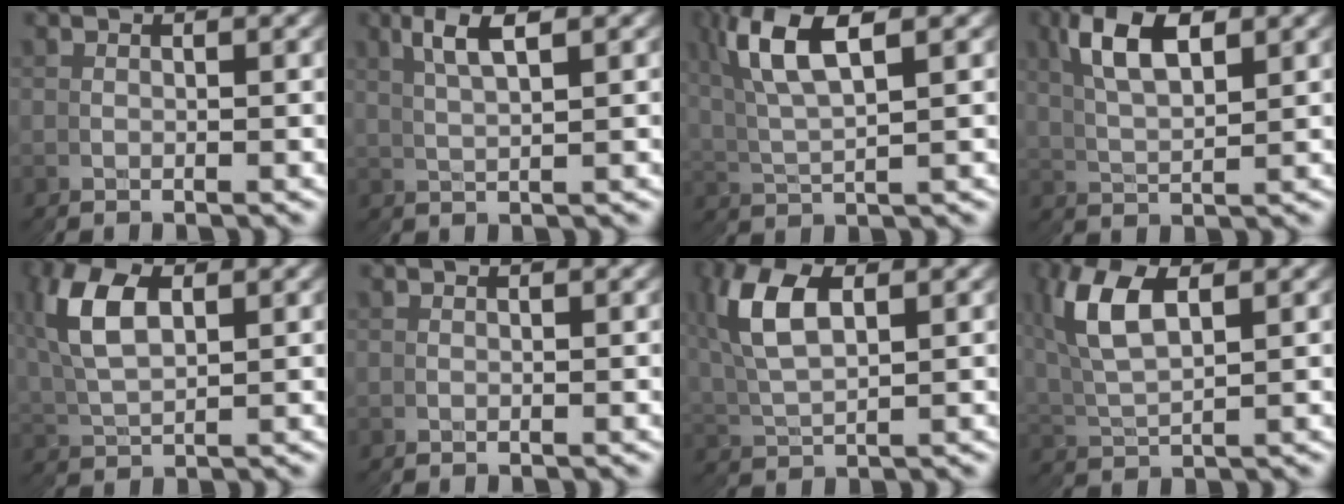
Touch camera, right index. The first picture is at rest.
{"total": 2.9, "force": [2.2, -0.2, 1.9], "torque": [-0.034, 0.008, 0.040]}
{"total": 6.0, "force": [3.1, 2.5, 4.5], "torque": [-0.110, -0.004, 0.061]}
{"total": 4.9, "force": [2.8, 2.0, 3.5], "torque": [-0.075, 0.003, 0.049]}
{"total": 5.1, "force": [1.9, 3.3, 3.4], "torque": [-0.102, -0.008, 0.045]}
{"total": 0.0}
{"total": 5.3, "force": [2.2, 3.1, 3.7], "torque": [-0.107, -0.006, 0.049]}
{"total": 5.4, "force": [2.4, 3.0, 3.8], "torque": [-0.111, -0.005, 0.052]}